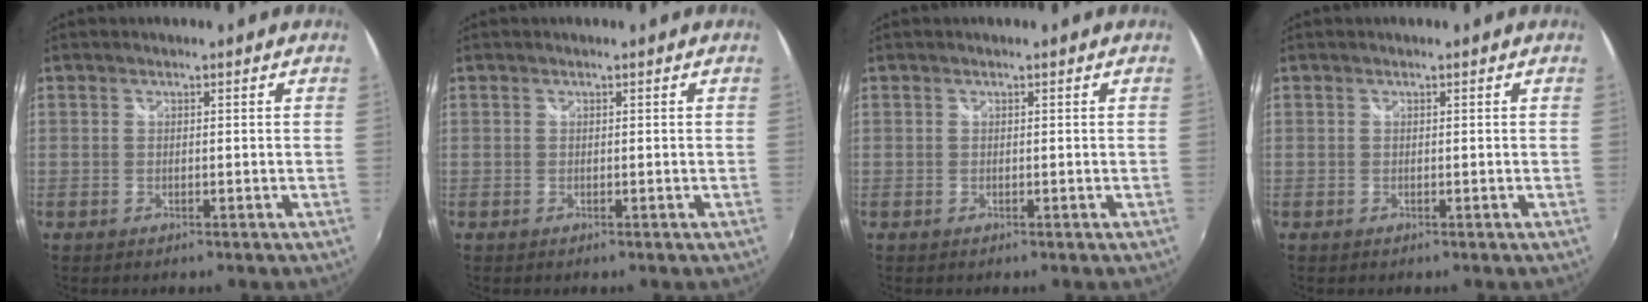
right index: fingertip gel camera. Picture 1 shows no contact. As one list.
[{"total": 0.0}, {"total": 0.0}, {"total": 0.0}]